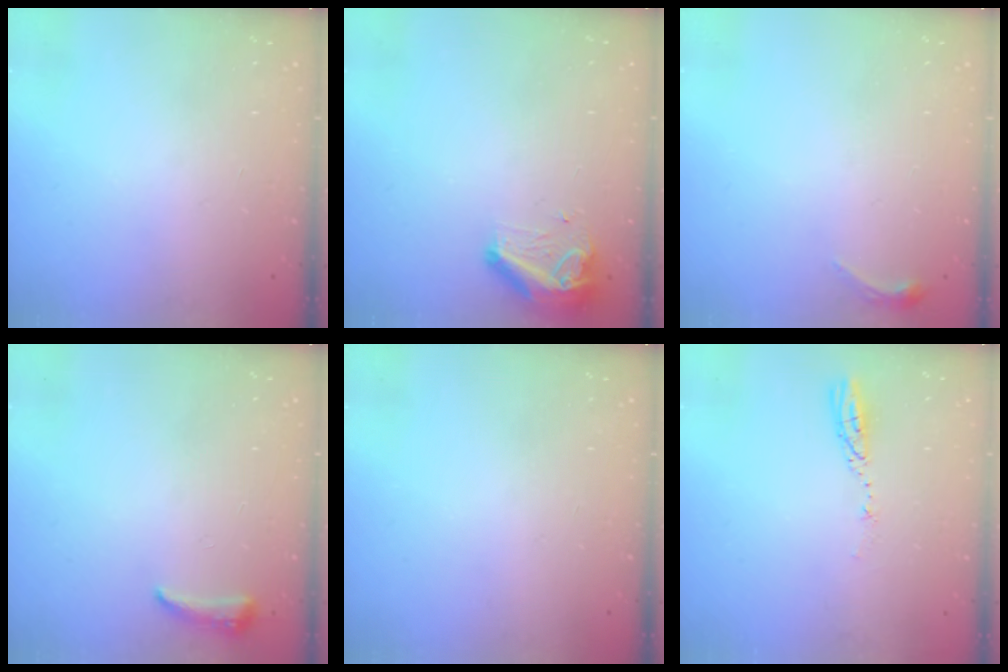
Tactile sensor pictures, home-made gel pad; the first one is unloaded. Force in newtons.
{"total": 9.3, "press": 9.2, "slide": 1.6}
{"total": 3.9, "press": 3.8, "slide": 0.7}
{"total": 4.3, "press": 4.2, "slide": 0.9}
{"total": 0.0}
{"total": 3.5, "press": 3.5, "slide": 0.3}